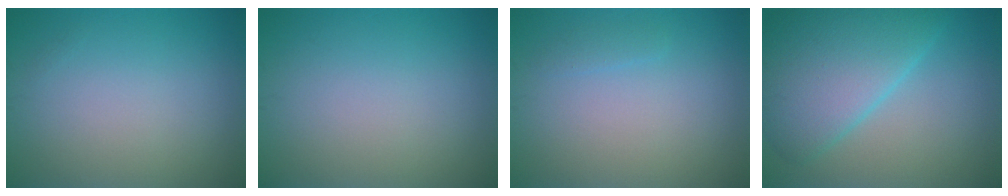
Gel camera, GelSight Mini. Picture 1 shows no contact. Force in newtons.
{"total": 0.0}
{"total": 0.7, "press": 0.7, "slide": 0.0}
{"total": 7.9, "press": 7.9, "slide": 0.2}